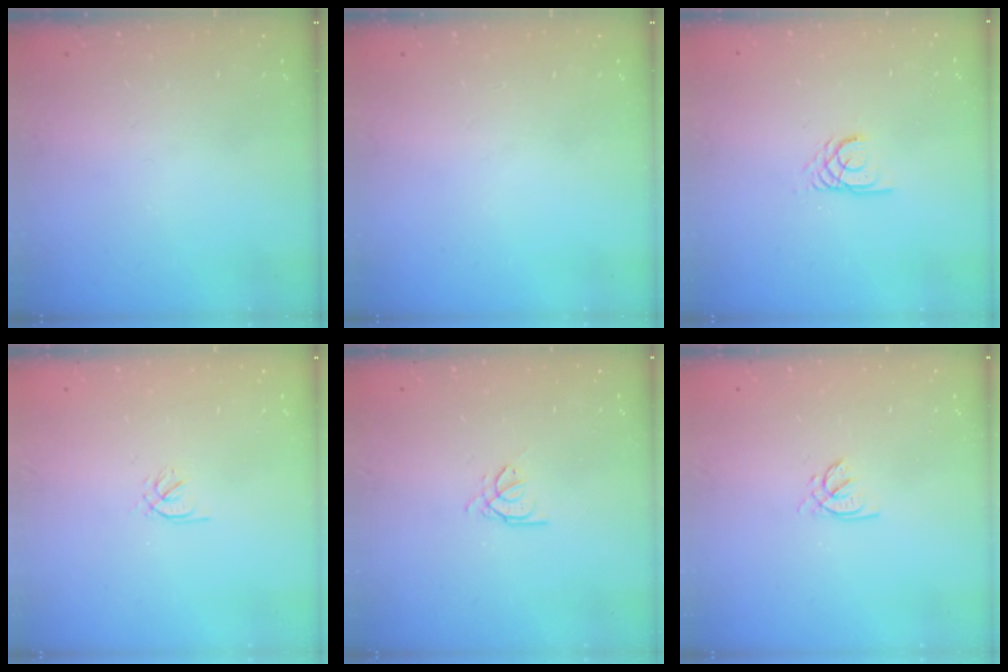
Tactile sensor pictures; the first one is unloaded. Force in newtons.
{"total": 0.0}
{"total": 2.4, "press": 2.4, "slide": 0.2}
{"total": 0.5, "press": 0.3, "slide": 0.4}
{"total": 0.7, "press": 0.6, "slide": 0.3}
{"total": 1.4, "press": 1.4, "slide": 0.2}